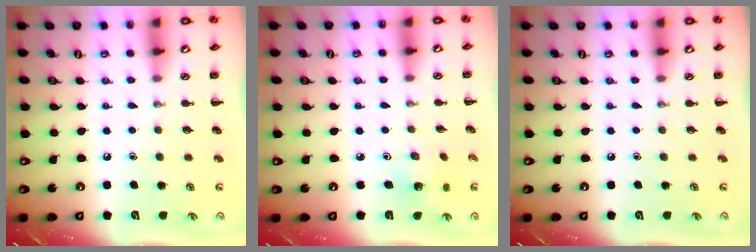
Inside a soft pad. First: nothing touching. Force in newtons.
{"total": 2.3, "press": 2.2, "slide": 0.7}
{"total": 0.0}